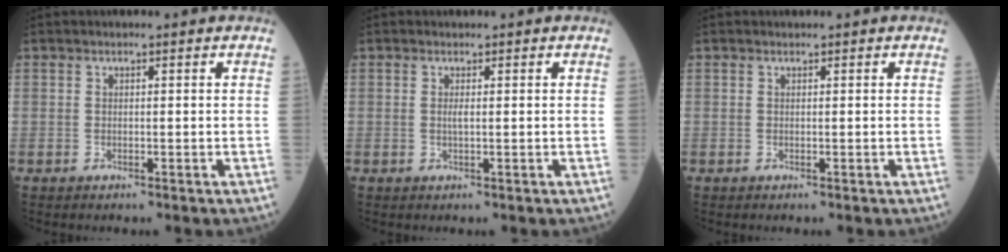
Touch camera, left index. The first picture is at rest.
{"total": 0.7, "force": [0.1, 0.1, 0.7], "torque": [-0.020, -0.003, 0.002]}
{"total": 0.0}